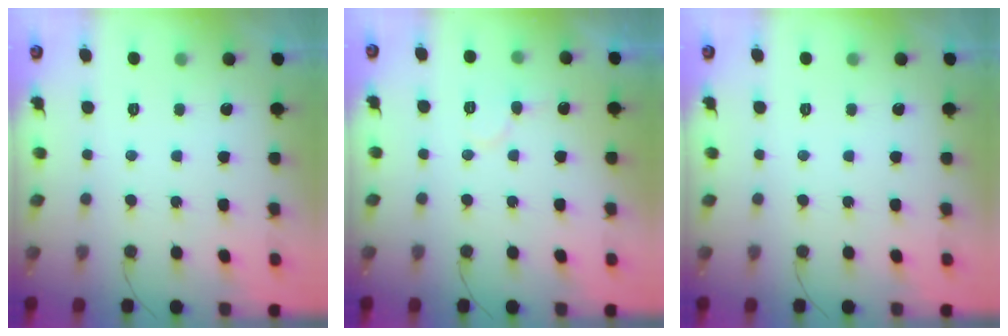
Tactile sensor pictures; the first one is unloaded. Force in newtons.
{"total": 6.8, "press": 6.8, "slide": 0.5}
{"total": 0.0}